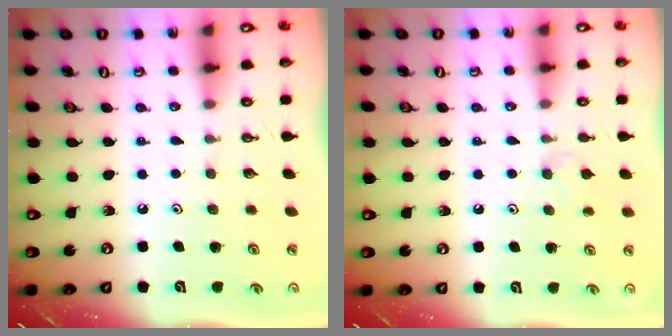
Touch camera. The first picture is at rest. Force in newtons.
{"total": 3.5, "press": 3.5, "slide": 0.6}